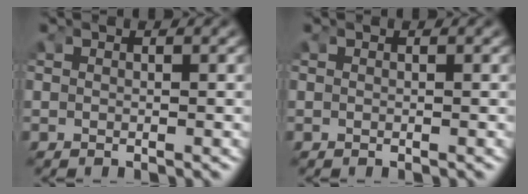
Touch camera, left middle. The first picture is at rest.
{"total": 0.0}